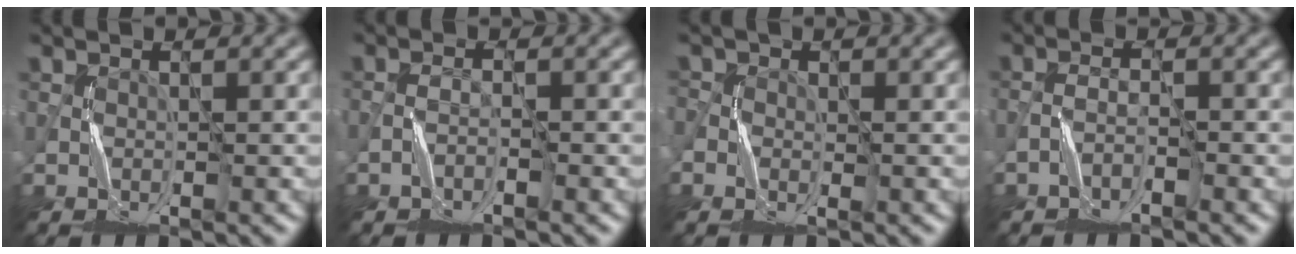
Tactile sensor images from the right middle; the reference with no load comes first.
{"total": 0.6, "force": [-0.6, -0.1, 0.1], "torque": [-0.006, 0.003, -0.016]}
{"total": 1.5, "force": [-0.5, 0.9, 1.0], "torque": [-0.023, -0.003, -0.014]}
{"total": 1.0, "force": [-1.0, -0.1, 0.3], "torque": [-0.009, 0.004, -0.024]}